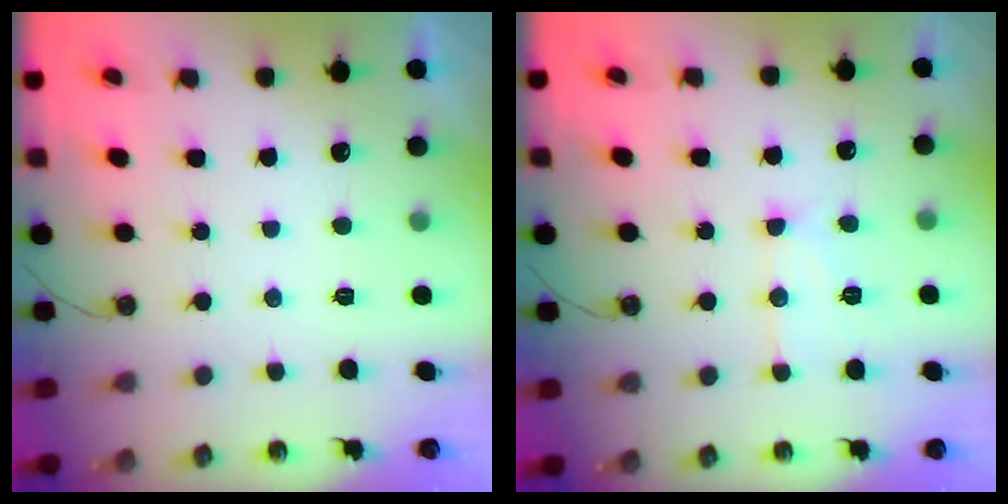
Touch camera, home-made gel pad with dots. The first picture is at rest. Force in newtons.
{"total": 10.5, "press": 10.5, "slide": 0.8}